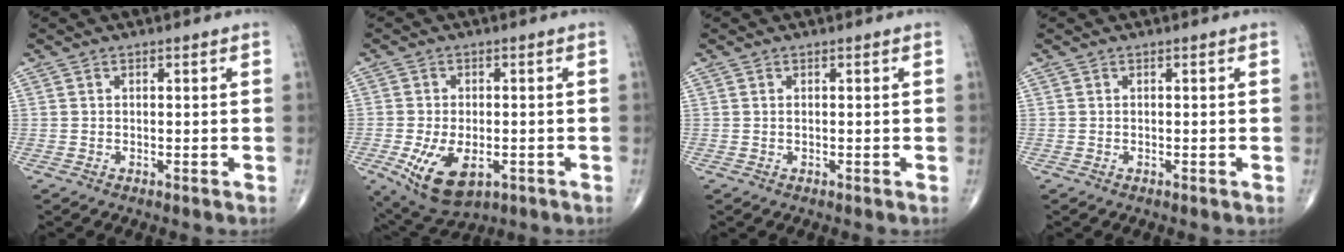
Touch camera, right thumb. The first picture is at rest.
{"total": 10.3, "force": [-3.4, 5.6, 7.9], "torque": [-0.136, -0.003, -0.043]}
{"total": 0.0}
{"total": 0.0}